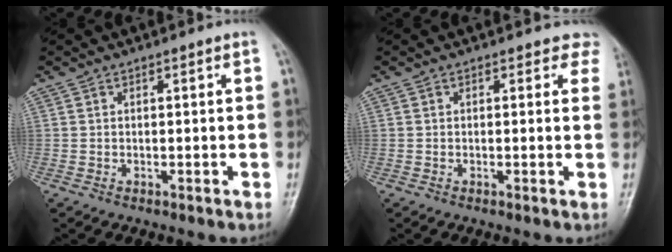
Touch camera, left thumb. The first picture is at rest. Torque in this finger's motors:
{"motor_torque": [0.10, 0.14, 0.00, -0.22, 0.02]}